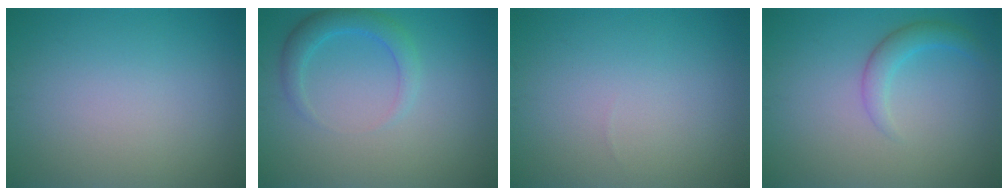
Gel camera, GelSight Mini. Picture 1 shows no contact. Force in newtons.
{"total": 2.6, "press": 2.6, "slide": 0.2}
{"total": 0.0}
{"total": 2.2, "press": 2.2, "slide": 0.0}